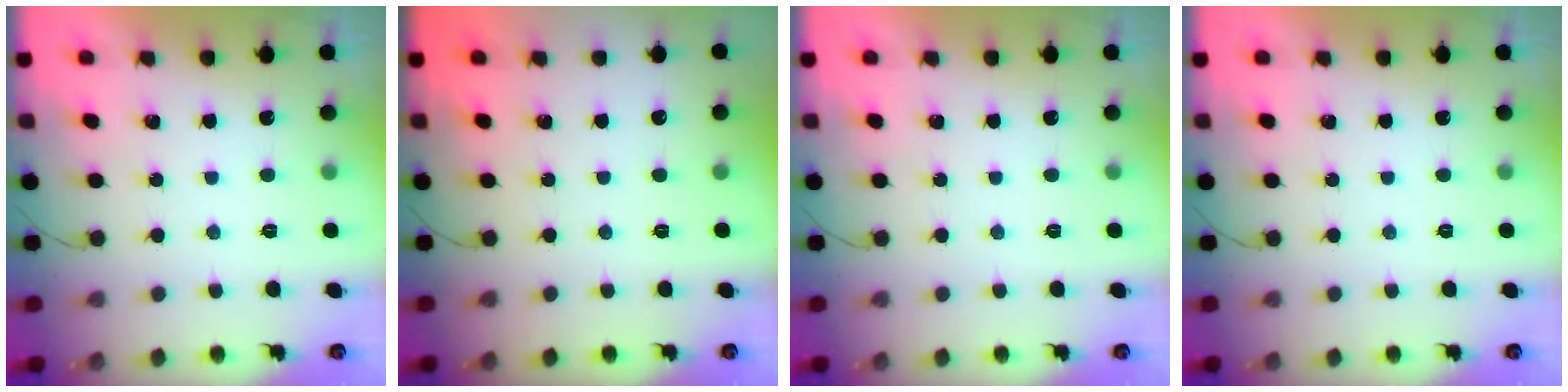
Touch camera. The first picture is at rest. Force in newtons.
{"total": 0.0}
{"total": 0.0}
{"total": 0.0}